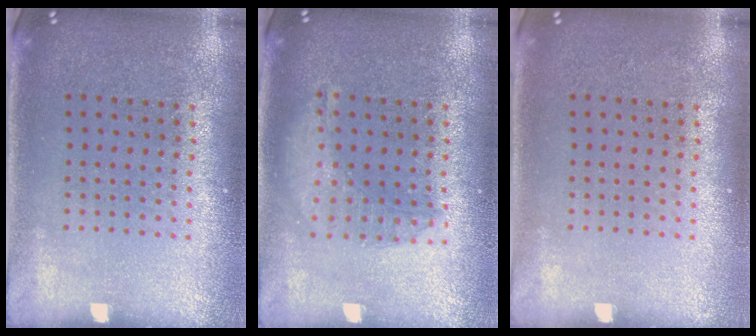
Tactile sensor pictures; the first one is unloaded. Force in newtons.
{"total": 1.4, "press": 1.4, "slide": 0.4}
{"total": 0.0}